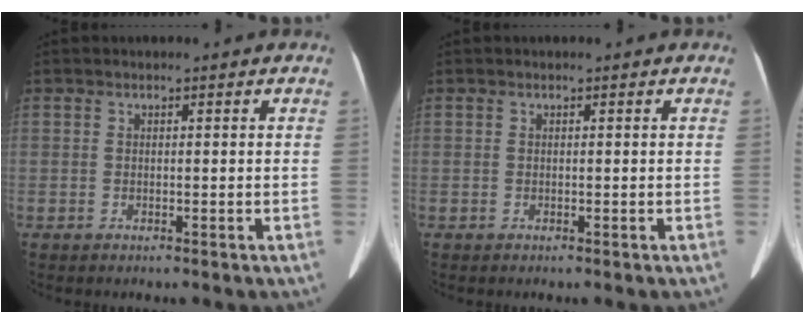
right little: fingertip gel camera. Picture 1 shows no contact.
{"total": 0.0}